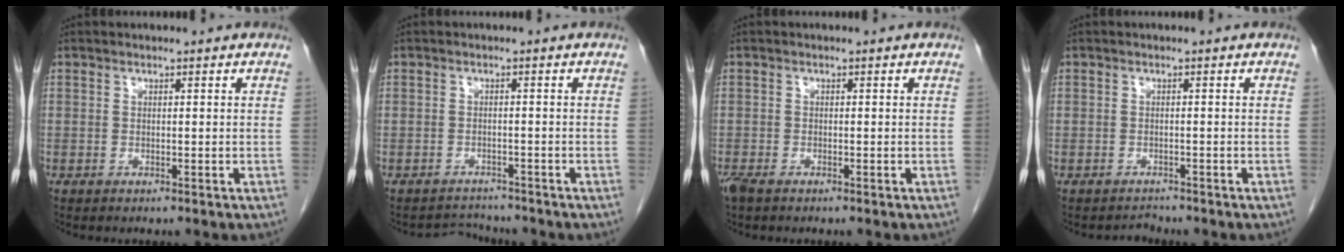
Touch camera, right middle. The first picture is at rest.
{"total": 2.6, "force": [-2.3, 0.4, -1.1], "torque": [0.017, -0.005, -0.037]}
{"total": 2.2, "force": [-1.7, 0.8, 1.2], "torque": [-0.033, -0.007, -0.030]}
{"total": 1.2, "force": [-1.0, 0.2, -0.7], "torque": [0.009, -0.007, -0.018]}